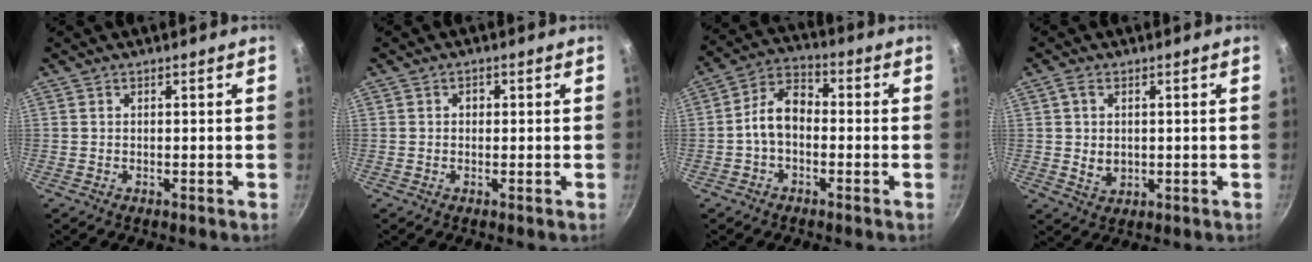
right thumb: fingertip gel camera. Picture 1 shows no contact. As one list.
[{"total": 1.3, "force": [0.1, 1.1, 0.6], "torque": [-0.006, 0.004, 0.000]}, {"total": 8.1, "force": [-1.3, 5.4, 5.9], "torque": [-0.089, 0.038, -0.038]}, {"total": 4.7, "force": [0.4, 3.5, 3.1], "torque": [-0.054, -0.003, 0.011]}]